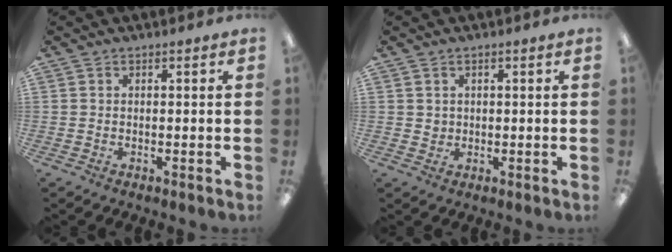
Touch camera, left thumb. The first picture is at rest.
{"total": 1.5, "force": [0.7, 1.3, 0.2], "torque": [0.002, 0.000, 0.010]}